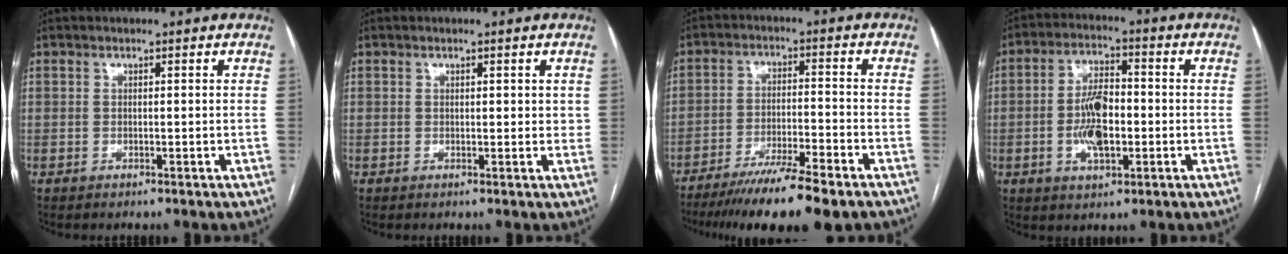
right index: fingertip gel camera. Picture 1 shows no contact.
{"total": 1.8, "force": [0.6, 1.0, 1.3], "torque": [-0.011, -0.002, 0.007]}
{"total": 13.6, "force": [-10.5, 1.0, 8.7], "torque": [-0.141, -0.032, -0.169]}
{"total": 8.5, "force": [-1.5, 3.5, 7.5], "torque": [-0.147, 0.007, -0.027]}